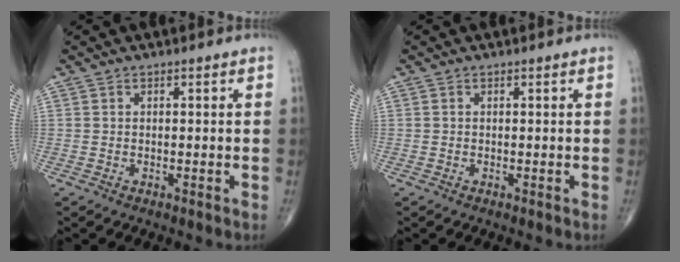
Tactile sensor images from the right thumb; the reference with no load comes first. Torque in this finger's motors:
{"motor_torque": [0.18, 0.00, 0.08, -0.04, -0.03]}